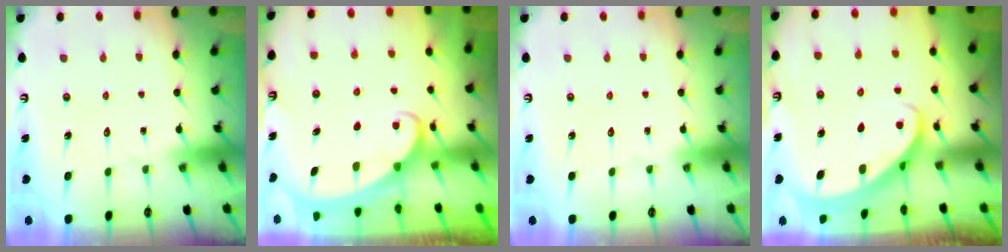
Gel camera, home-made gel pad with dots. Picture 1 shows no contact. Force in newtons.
{"total": 2.0, "press": 2.0, "slide": 0.2}
{"total": 0.0}
{"total": 2.6, "press": 2.6, "slide": 0.4}